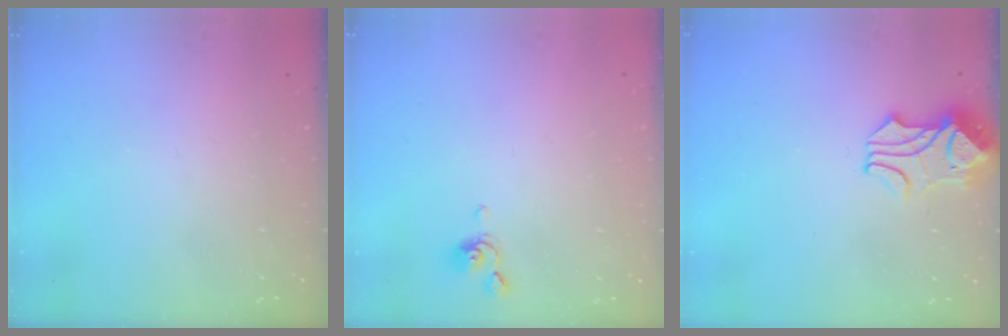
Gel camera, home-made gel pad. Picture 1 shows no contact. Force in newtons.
{"total": 1.9, "press": 1.8, "slide": 0.6}
{"total": 2.0, "press": 1.8, "slide": 0.8}